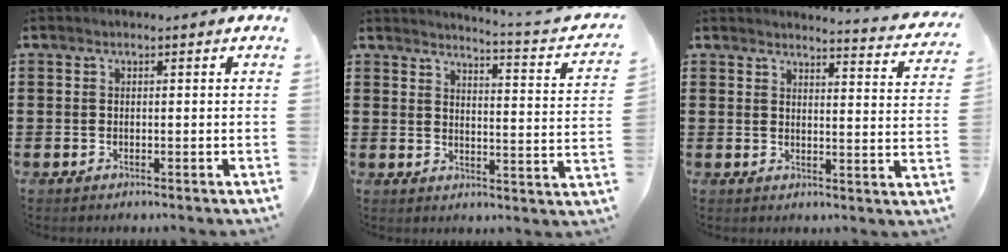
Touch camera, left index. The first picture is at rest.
{"total": 3.0, "force": [2.6, -0.8, 1.4], "torque": [-0.036, -0.035, 0.032]}
{"total": 3.0, "force": [2.9, -0.4, 0.7], "torque": [-0.021, -0.026, 0.045]}